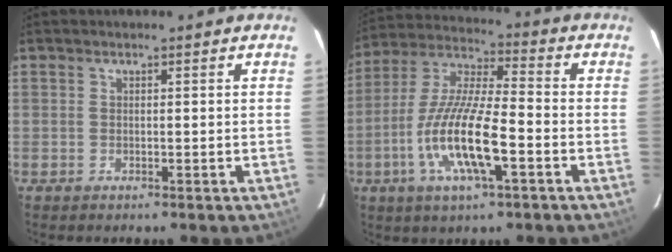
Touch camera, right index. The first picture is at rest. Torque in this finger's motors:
{"motor_torque": [1.33, -0.80, 1.05, 0.21]}